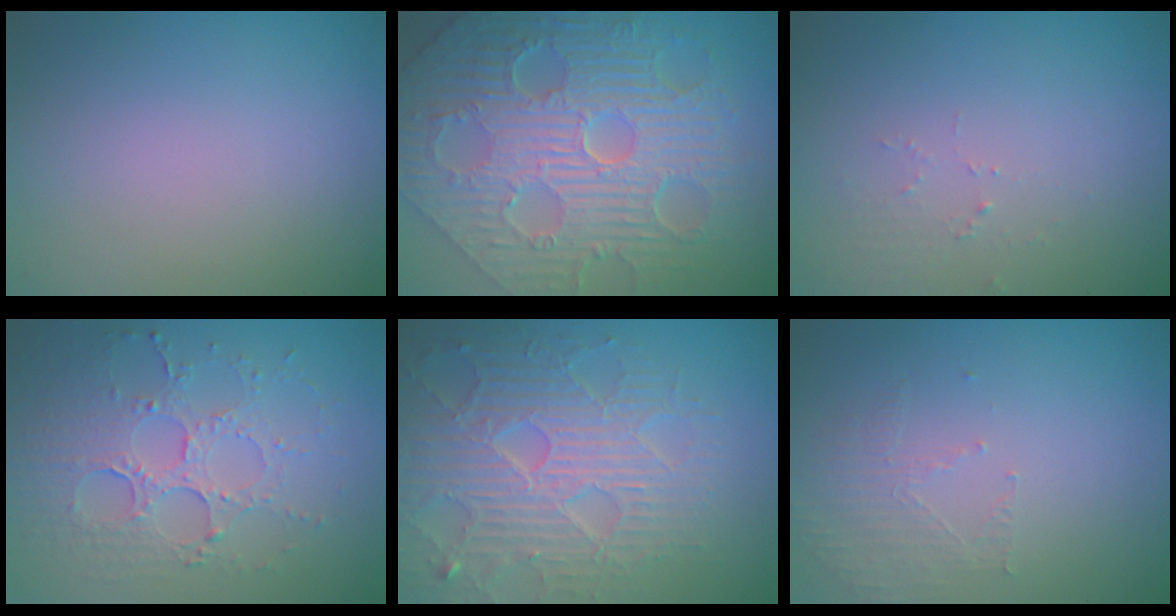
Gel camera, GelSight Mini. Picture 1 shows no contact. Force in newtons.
{"total": 12.1, "press": 8.1, "slide": 9.0}
{"total": 1.1, "press": 1.1, "slide": 0.1}
{"total": 4.2, "press": 3.6, "slide": 2.1}
{"total": 7.4, "press": 5.9, "slide": 4.4}
{"total": 1.6, "press": 0.7, "slide": 1.4}